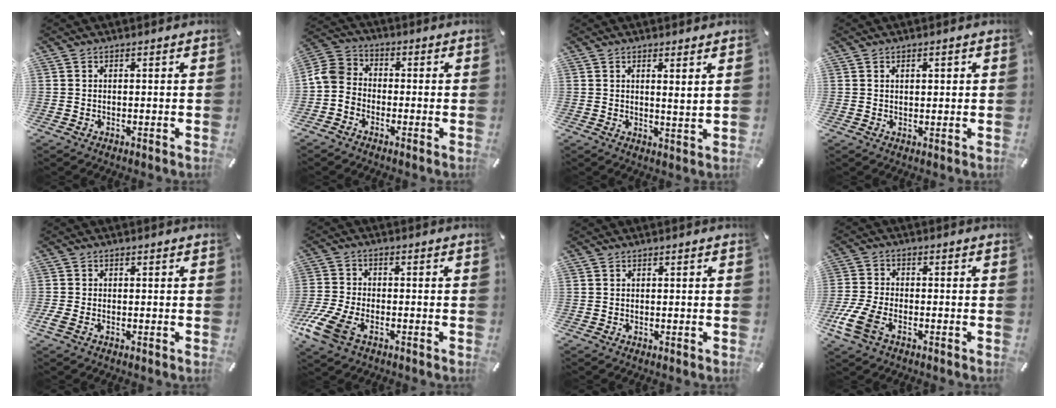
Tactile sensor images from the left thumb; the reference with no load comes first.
{"total": 6.4, "force": [-2.2, 5.3, 2.9], "torque": [-0.073, 0.020, -0.042]}
{"total": 2.8, "force": [2.1, -0.5, 1.8], "torque": [-0.038, -0.015, 0.035]}
{"total": 1.0, "force": [0.4, 0.7, 0.6], "torque": [-0.007, 0.000, 0.005]}
{"total": 1.5, "force": [-0.8, 0.8, 1.0], "torque": [-0.026, -0.004, -0.015]}
{"total": 8.9, "force": [-4.5, 4.8, 6.0], "torque": [-0.151, -0.001, -0.084]}
{"total": 0.0}
{"total": 8.0, "force": [-4.0, 4.2, 5.5], "torque": [-0.136, -0.002, -0.075]}